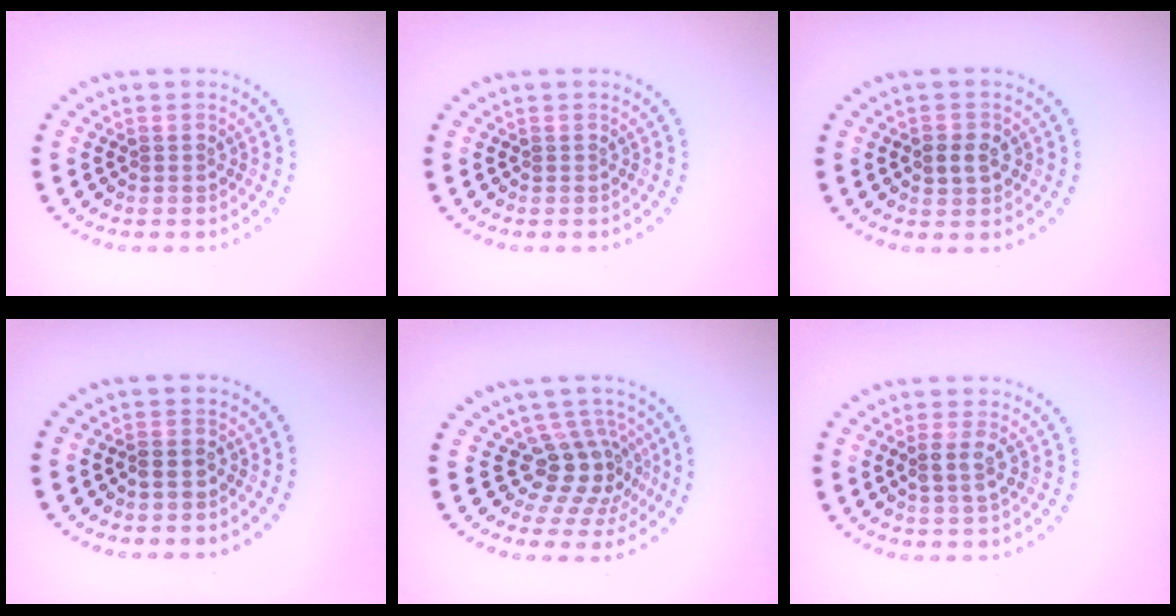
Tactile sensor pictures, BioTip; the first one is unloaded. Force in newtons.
{"total": 0.0}
{"total": 2.1, "press": 2.1, "slide": 0.3}
{"total": 0.8, "press": 0.6, "slide": 0.5}
{"total": 4.3, "press": 3.0, "slide": 3.0}
{"total": 1.7, "press": 1.6, "slide": 0.5}